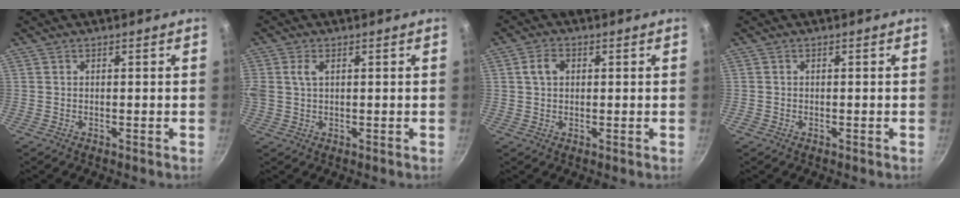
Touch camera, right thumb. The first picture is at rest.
{"total": 3.8, "force": [1.1, 2.2, 2.8], "torque": [-0.074, 0.011, 0.026]}
{"total": 3.5, "force": [0.8, 2.5, 2.4], "torque": [-0.044, 0.007, 0.015]}
{"total": 0.6, "force": [-0.3, 0.5, 0.2], "torque": [-0.005, 0.001, -0.007]}